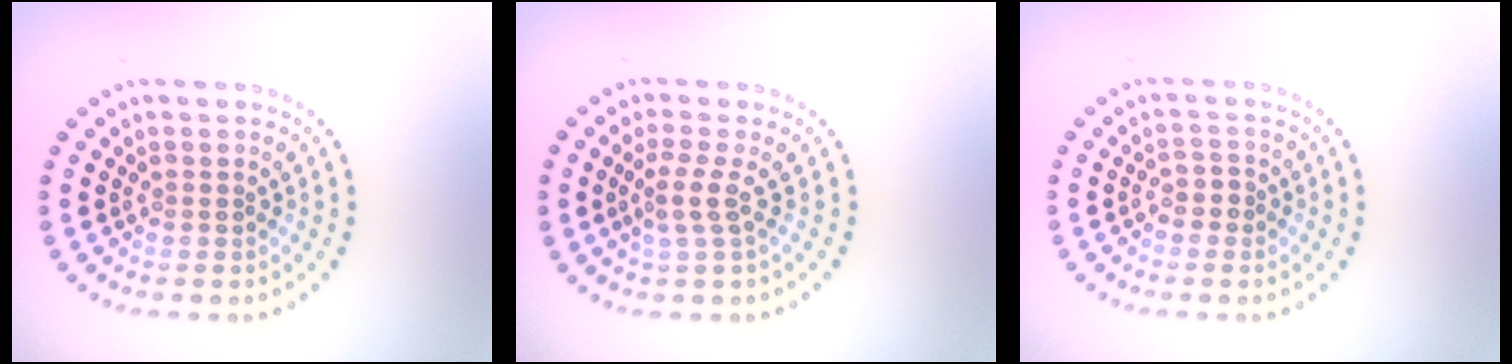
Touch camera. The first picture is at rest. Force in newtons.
{"total": 2.1, "press": 1.5, "slide": 1.5}
{"total": 1.5, "press": 1.4, "slide": 0.7}